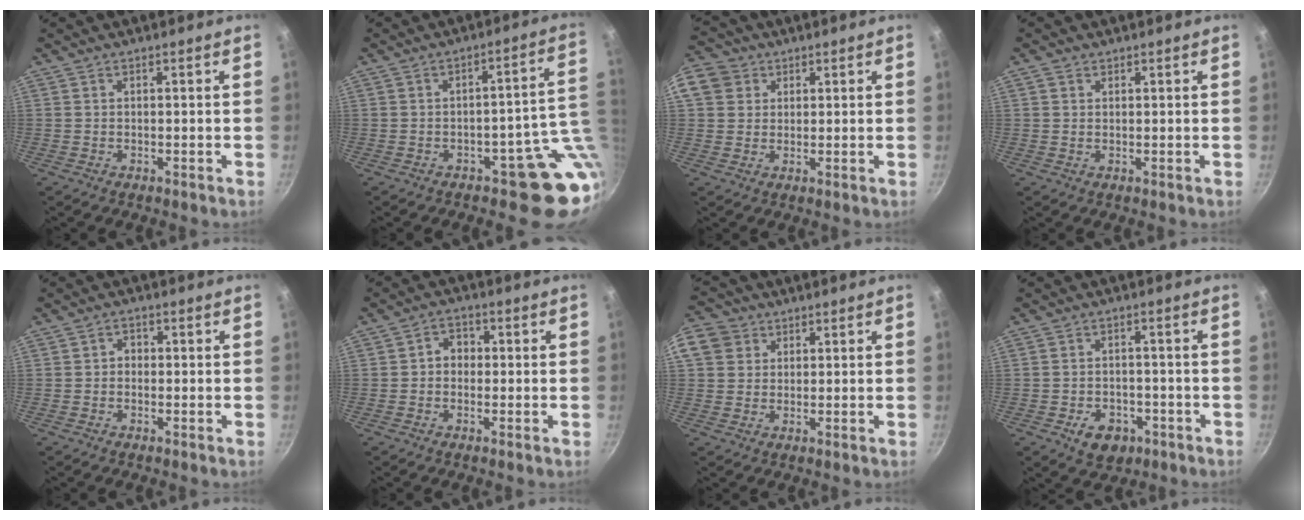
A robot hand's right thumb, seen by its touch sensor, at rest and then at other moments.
{"total": 9.5, "force": [-1.0, 5.4, 7.7], "torque": [-0.026, 0.023, -0.006]}
{"total": 10.4, "force": [3.6, 8.9, 3.9], "torque": [-0.077, 0.019, 0.058]}
{"total": 1.5, "force": [0.8, 1.1, 0.5], "torque": [-0.006, -0.001, 0.012]}
{"total": 1.9, "force": [-0.3, 1.6, 0.9], "torque": [-0.004, 0.008, -0.007]}
{"total": 3.8, "force": [-0.1, 3.3, 2.0], "torque": [-0.007, 0.010, -0.009]}
{"total": 9.7, "force": [3.3, 8.4, 3.7], "torque": [-0.069, 0.016, 0.052]}
{"total": 6.9, "force": [-3.1, 4.9, 3.7], "torque": [-0.035, 0.020, -0.037]}